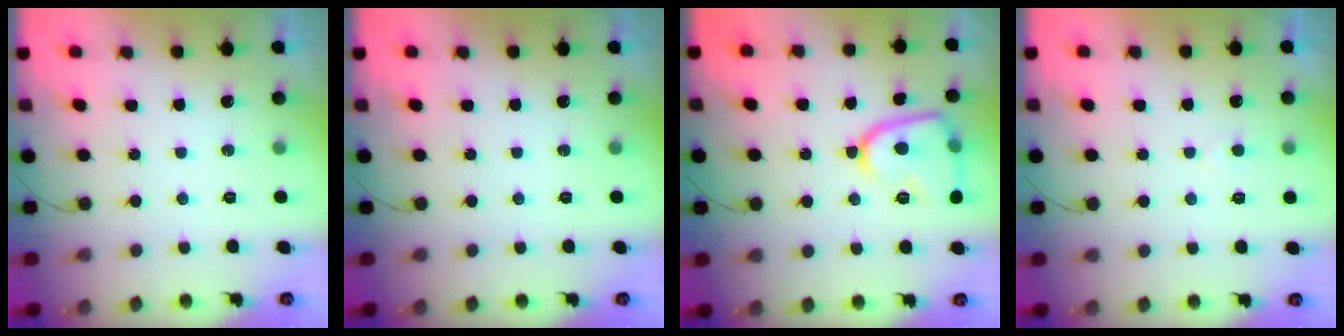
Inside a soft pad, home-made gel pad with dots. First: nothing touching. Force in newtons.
{"total": 0.0}
{"total": 13.1, "press": 13.0, "slide": 0.8}
{"total": 2.6, "press": 2.6, "slide": 0.4}